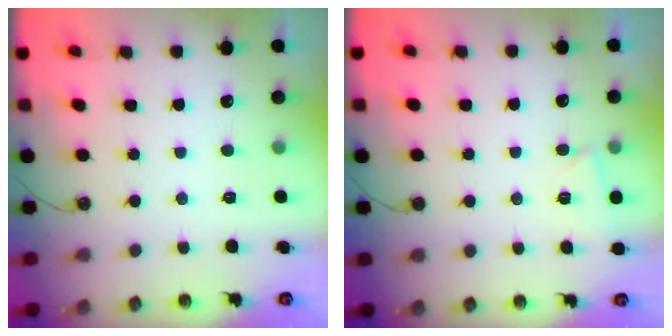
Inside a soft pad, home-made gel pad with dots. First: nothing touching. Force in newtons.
{"total": 3.9, "press": 1.7, "slide": 3.5}